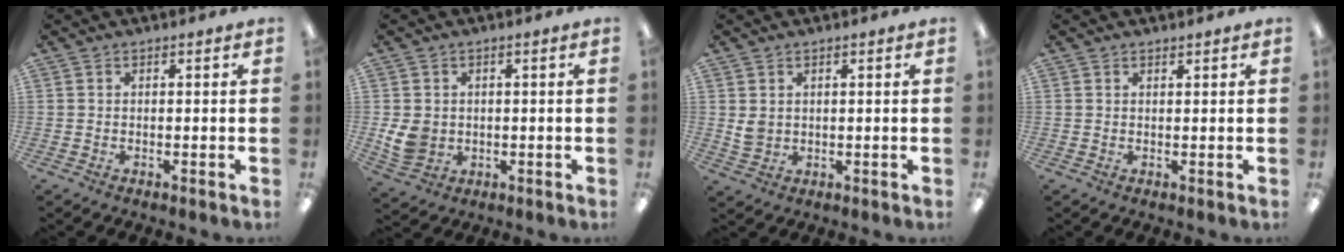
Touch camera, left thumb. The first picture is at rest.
{"total": 5.9, "force": [0.3, 5.2, 2.9], "torque": [-0.053, 0.003, 0.007]}
{"total": 3.3, "force": [1.3, 2.6, 1.6], "torque": [-0.024, 0.000, 0.024]}
{"total": 0.9, "force": [0.8, 0.2, 0.3], "torque": [-0.007, -0.001, 0.015]}